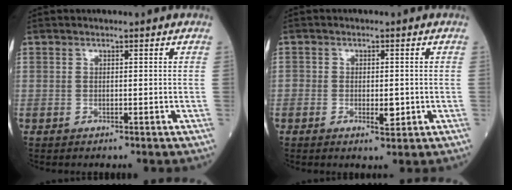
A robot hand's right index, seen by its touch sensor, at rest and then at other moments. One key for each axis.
{"total": 3.1, "fx": -0.8, "fy": 1.4, "fz": 2.6, "tx": -0.040, "ty": 0.000, "tz": -0.012}